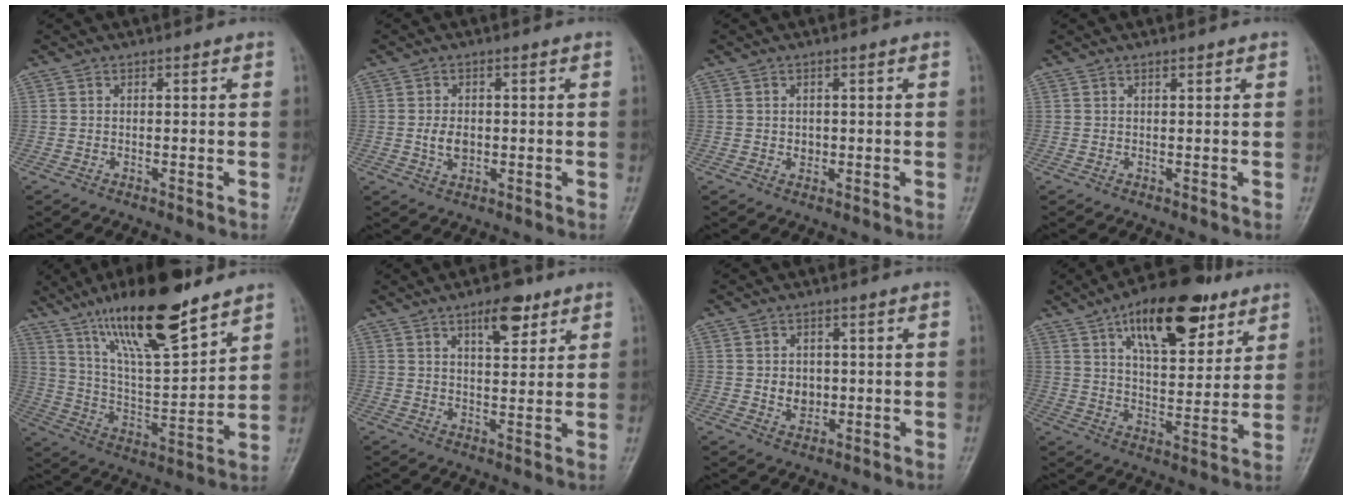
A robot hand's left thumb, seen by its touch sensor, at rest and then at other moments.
{"total": 3.7, "force": [-0.2, 2.5, 2.7], "torque": [-0.045, -0.001, -0.002]}
{"total": 0.8, "force": [0.2, 0.6, 0.5], "torque": [-0.003, 0.000, 0.005]}
{"total": 0.6, "force": [0.5, 0.1, 0.4], "torque": [-0.007, -0.001, 0.008]}
{"total": 21.2, "force": [14.5, 5.4, 14.5], "torque": [-0.227, -0.061, 0.262]}
{"total": 7.1, "force": [4.2, 2.8, 4.9], "torque": [-0.057, -0.023, 0.062]}
{"total": 4.1, "force": [0.0, 3.3, 2.4], "torque": [-0.022, -0.002, 0.008]}
{"total": 19.3, "force": [10.4, 8.6, 13.8], "torque": [-0.170, -0.033, 0.166]}